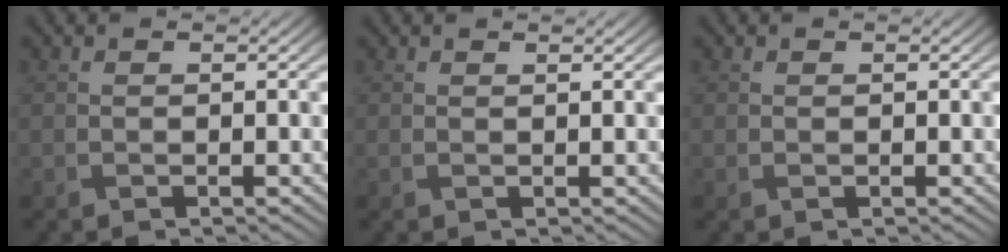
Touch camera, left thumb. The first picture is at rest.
{"total": 0.5, "force": [0.5, -0.1, 0.2], "torque": [-0.005, 0.002, 0.010]}
{"total": 0.0}